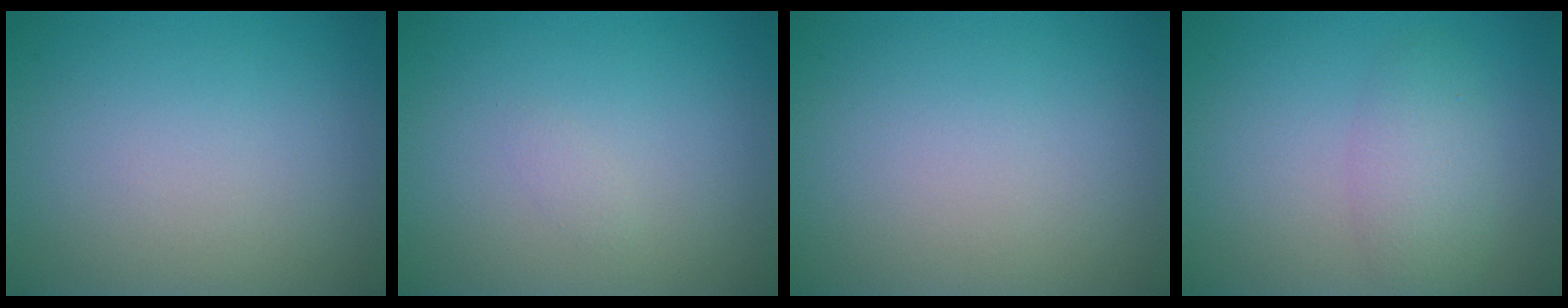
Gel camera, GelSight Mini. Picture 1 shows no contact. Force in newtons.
{"total": 0.5, "press": 0.5, "slide": 0.0}
{"total": 0.0}
{"total": 2.9, "press": 2.9, "slide": 0.2}